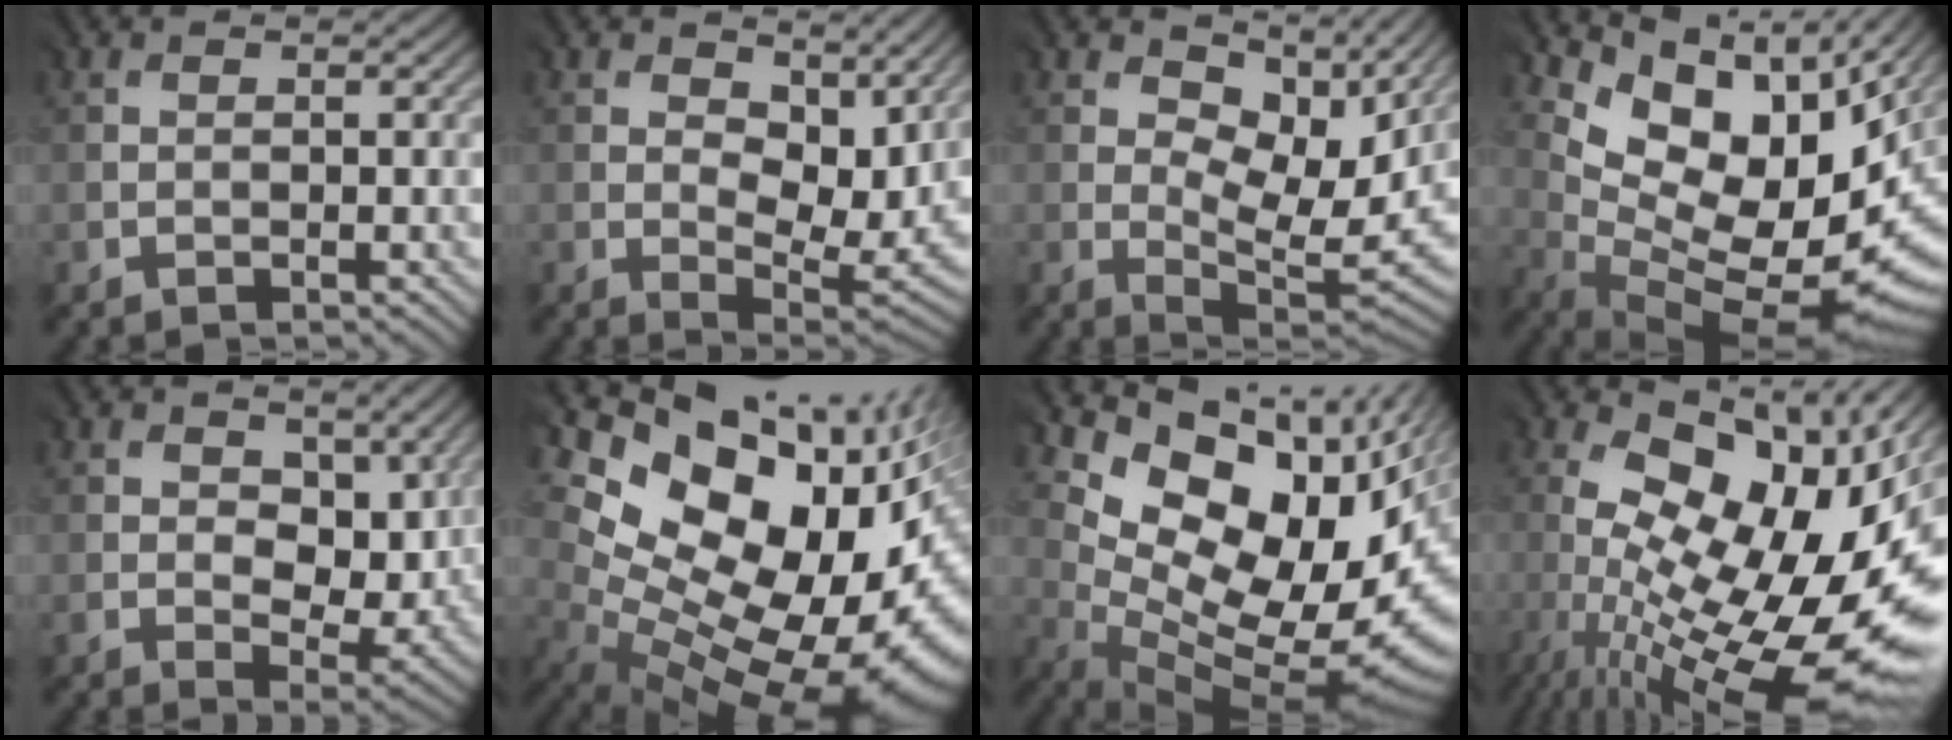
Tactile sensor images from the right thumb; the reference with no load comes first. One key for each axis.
{"total": 9.5, "fx": 3.7, "fy": 5.5, "fz": 6.9, "tx": -0.126, "ty": -0.020, "tz": 0.073}
{"total": 13.1, "fx": 3.6, "fy": 7.6, "fz": 10.1, "tx": -0.170, "ty": -0.010, "tz": 0.072}
{"total": 11.8, "fx": 4.8, "fy": 6.2, "fz": 8.8, "tx": -0.158, "ty": -0.017, "tz": 0.110}
{"total": 7.9, "fx": 1.8, "fy": 5.2, "fz": 5.7, "tx": -0.105, "ty": -0.014, "tz": 0.036}
{"total": 17.9, "fx": 1.6, "fy": 12.0, "fz": 13.2, "tx": -0.199, "ty": -0.019, "tz": 0.084}
{"total": 14.9, "fx": 3.9, "fy": 8.9, "fz": 11.3, "tx": -0.170, "ty": -0.014, "tz": 0.091}
{"total": 19.2, "fx": -2.7, "fy": 9.0, "fz": 16.7, "tx": -0.227, "ty": -0.013, "tz": -0.032}